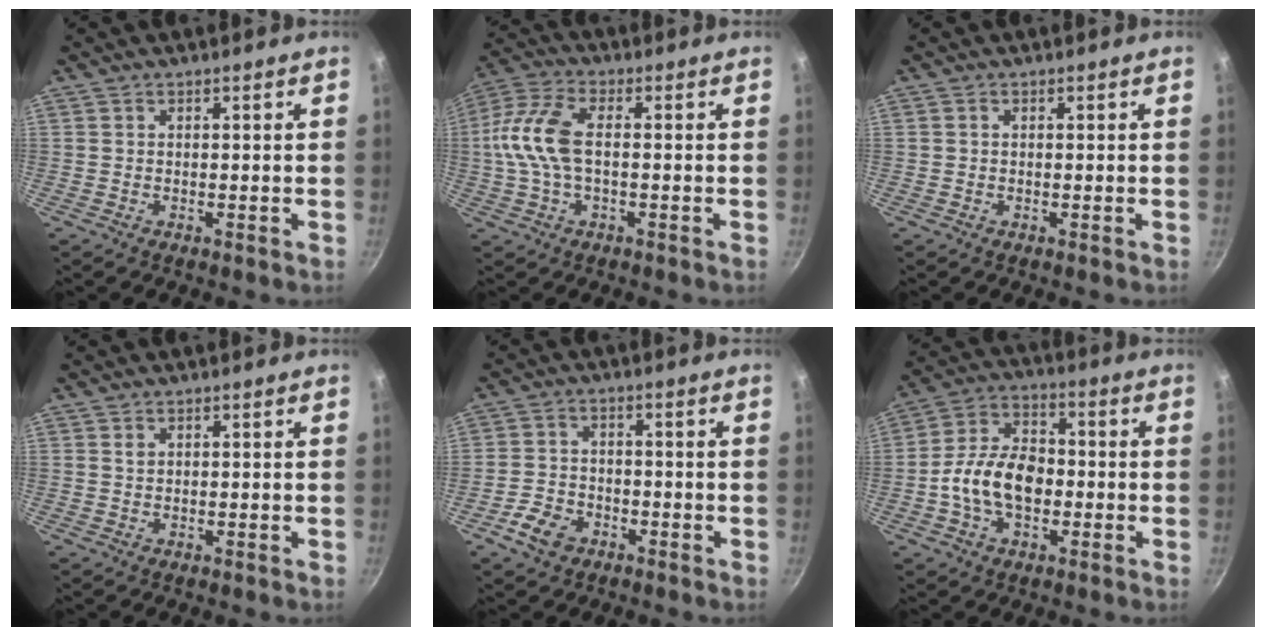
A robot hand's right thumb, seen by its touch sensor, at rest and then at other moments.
{"total": 11.2, "force": [0.0, 5.7, 9.6], "torque": [-0.206, 0.025, -0.014]}
{"total": 0.0}
{"total": 0.8, "force": [0.4, 0.6, 0.4], "torque": [-0.006, -0.001, 0.007]}
{"total": 6.0, "force": [-3.4, 4.1, 2.8], "torque": [-0.049, 0.027, -0.066]}
{"total": 12.4, "force": [-2.3, 8.1, 9.1], "torque": [-0.136, 0.032, -0.054]}